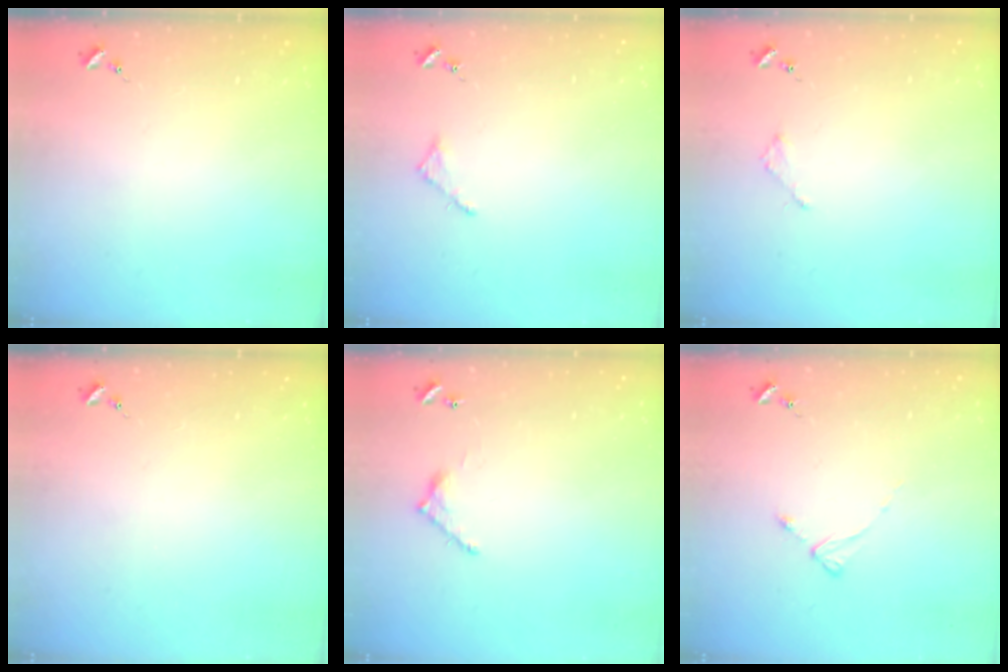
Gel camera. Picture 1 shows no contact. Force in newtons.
{"total": 2.8, "press": 2.7, "slide": 0.3}
{"total": 2.0, "press": 2.0, "slide": 0.3}
{"total": 0.0}
{"total": 6.3, "press": 6.3, "slide": 0.4}
{"total": 2.4, "press": 2.4, "slide": 0.3}